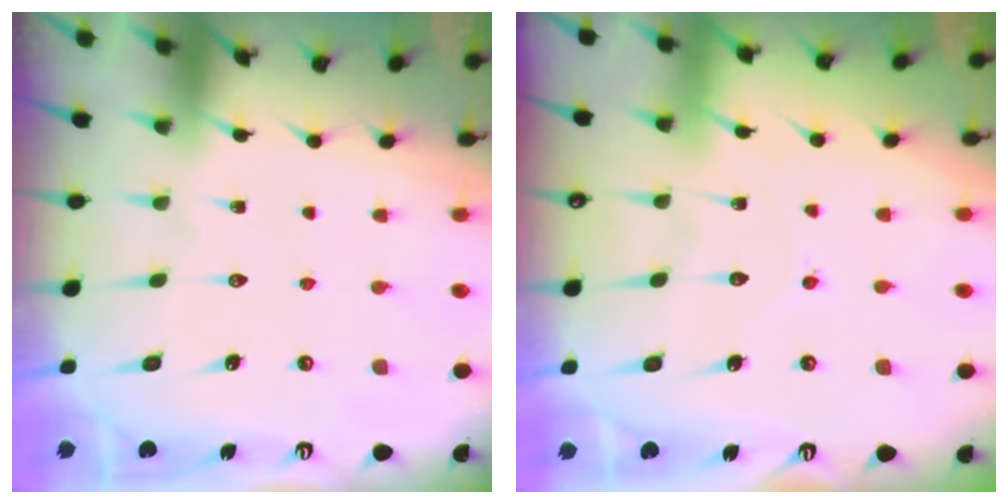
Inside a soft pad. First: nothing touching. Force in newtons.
{"total": 4.6, "press": 4.6, "slide": 0.1}